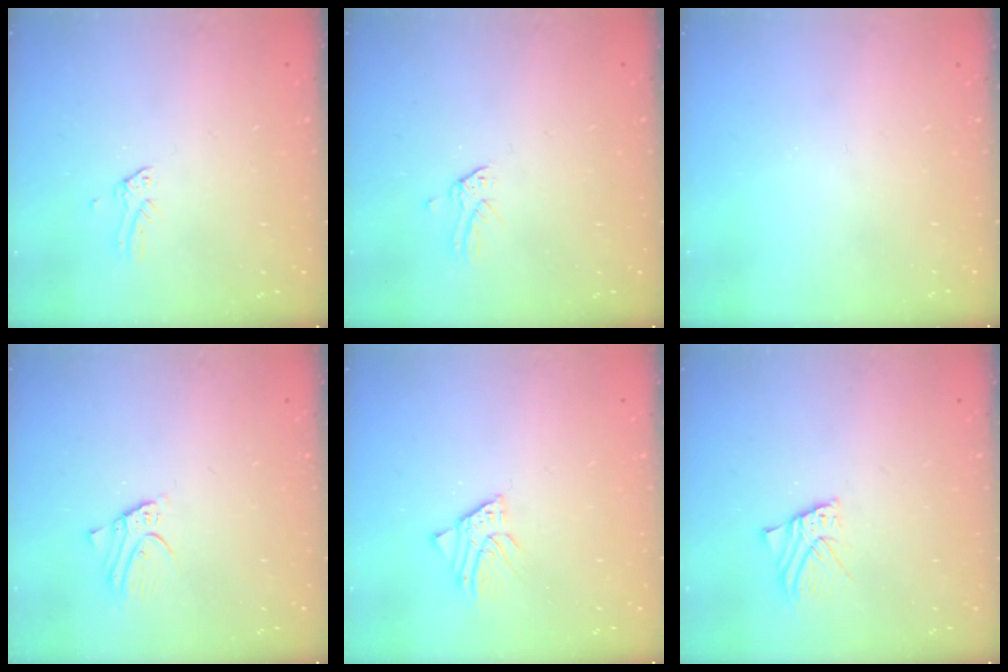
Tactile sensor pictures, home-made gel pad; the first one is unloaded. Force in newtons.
{"total": 0.0}
{"total": 0.0}
{"total": 2.7, "press": 2.7, "slide": 0.2}
{"total": 1.4, "press": 1.4, "slide": 0.1}
{"total": 3.1, "press": 3.1, "slide": 0.1}